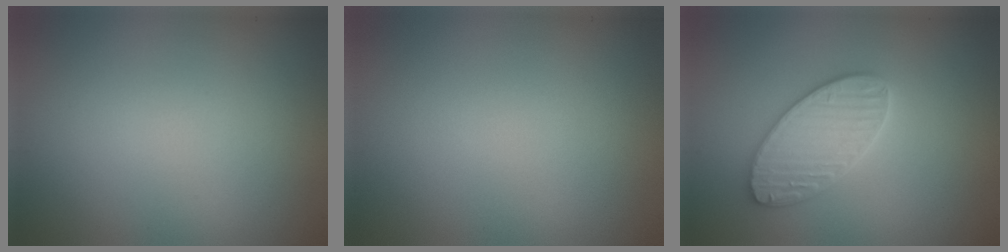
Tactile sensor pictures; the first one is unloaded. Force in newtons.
{"total": 0.0}
{"total": 4.0, "press": 3.9, "slide": 0.9}